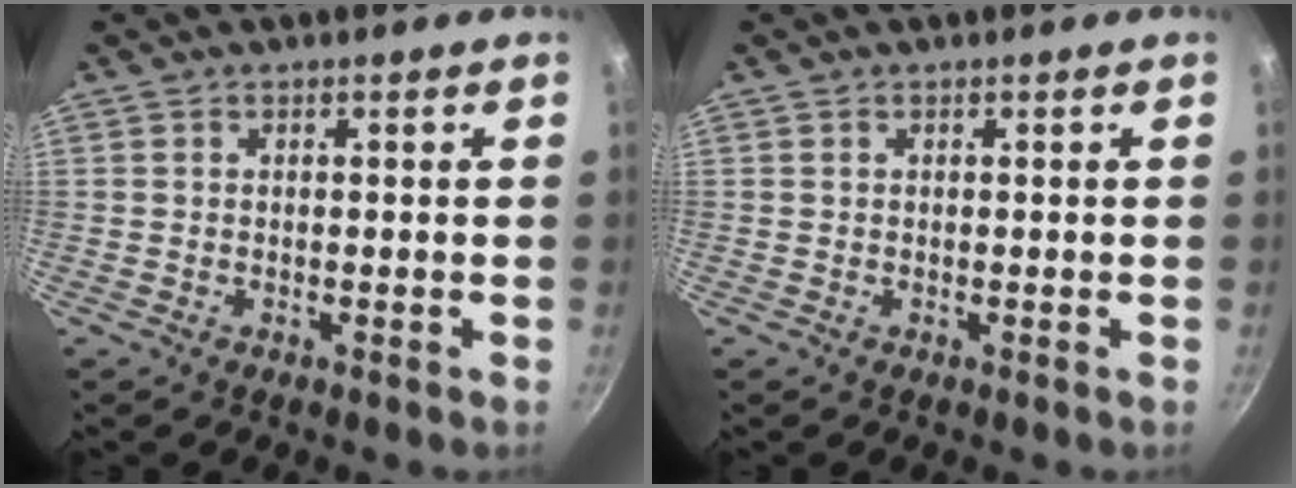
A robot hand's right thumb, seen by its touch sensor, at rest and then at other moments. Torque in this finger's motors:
{"motor_torque": [0.00, 0.00, 0.02, 0.00, 0.00]}